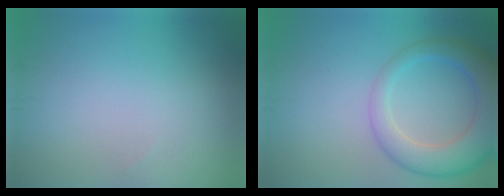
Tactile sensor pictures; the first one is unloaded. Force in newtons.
{"total": 6.4, "press": 6.4, "slide": 0.3}